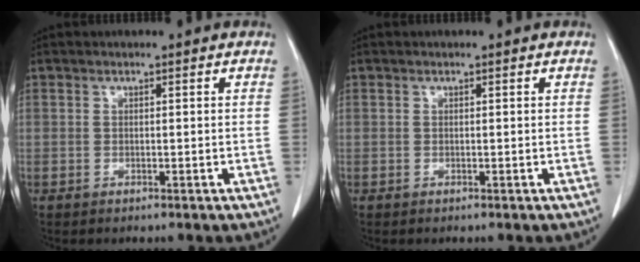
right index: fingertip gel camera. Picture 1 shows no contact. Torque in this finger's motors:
{"motor_torque": [0.05, -0.02, -0.01, 0.02]}